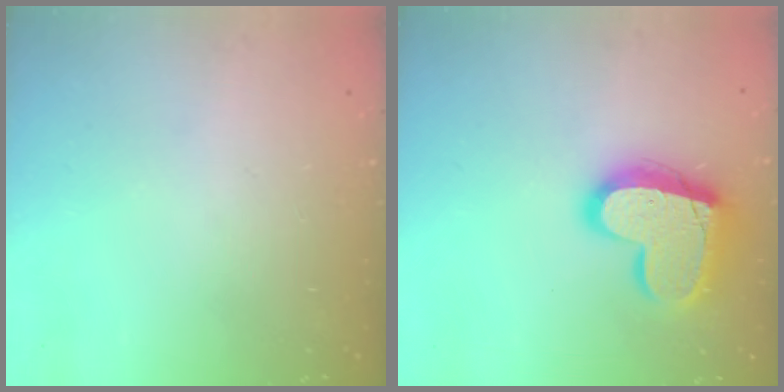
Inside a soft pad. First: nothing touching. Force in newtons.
{"total": 17.6, "press": 17.6, "slide": 1.2}